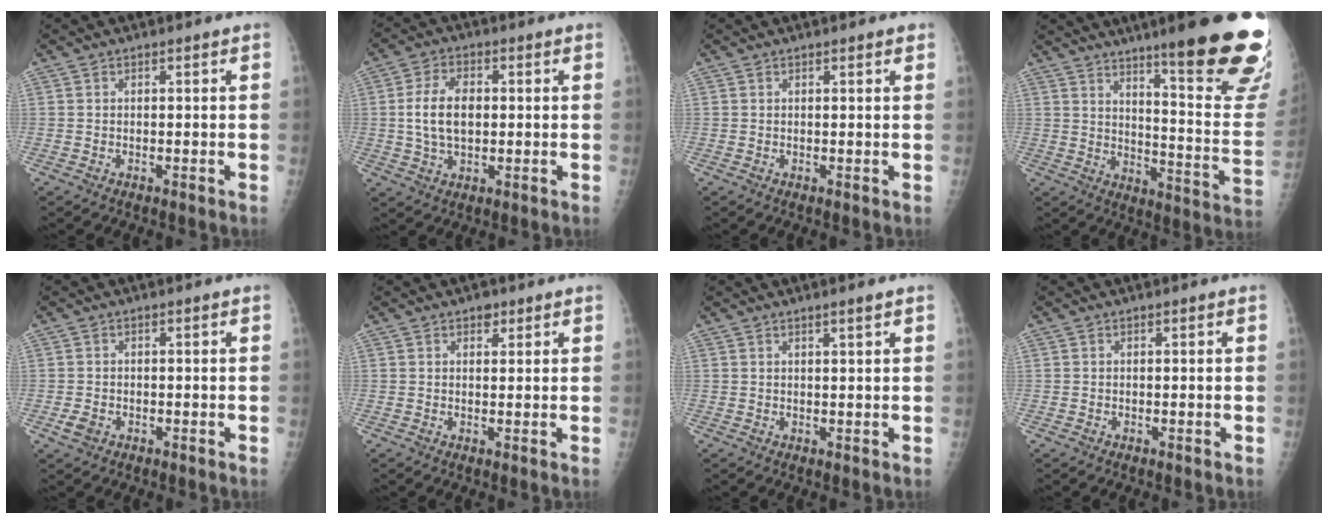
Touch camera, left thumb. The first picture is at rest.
{"total": 8.5, "force": [0.4, 5.3, 6.6], "torque": [-0.121, 0.005, 0.009]}
{"total": 1.1, "force": [0.7, 0.1, 0.8], "torque": [-0.009, -0.002, 0.008]}
{"total": 25.6, "force": [16.8, 3.1, 19.0], "torque": [-0.213, -0.098, 0.230]}
{"total": 2.1, "force": [-0.9, 1.6, 1.1], "torque": [-0.022, 0.001, -0.014]}
{"total": 1.7, "force": [1.1, 1.0, 0.8], "torque": [0.003, -0.004, 0.012]}
{"total": 1.5, "force": [1.0, -0.3, 1.1], "torque": [-0.019, -0.007, 0.018]}
{"total": 0.0}